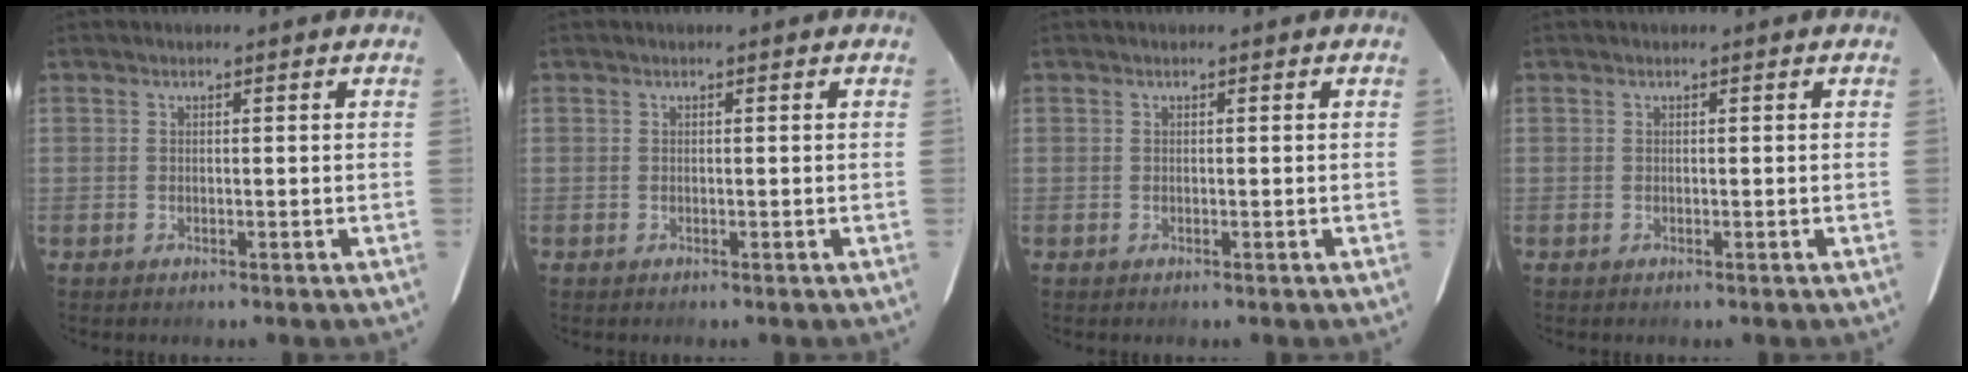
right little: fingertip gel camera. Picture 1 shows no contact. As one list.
[{"total": 0.0}, {"total": 0.0}, {"total": 0.0}]